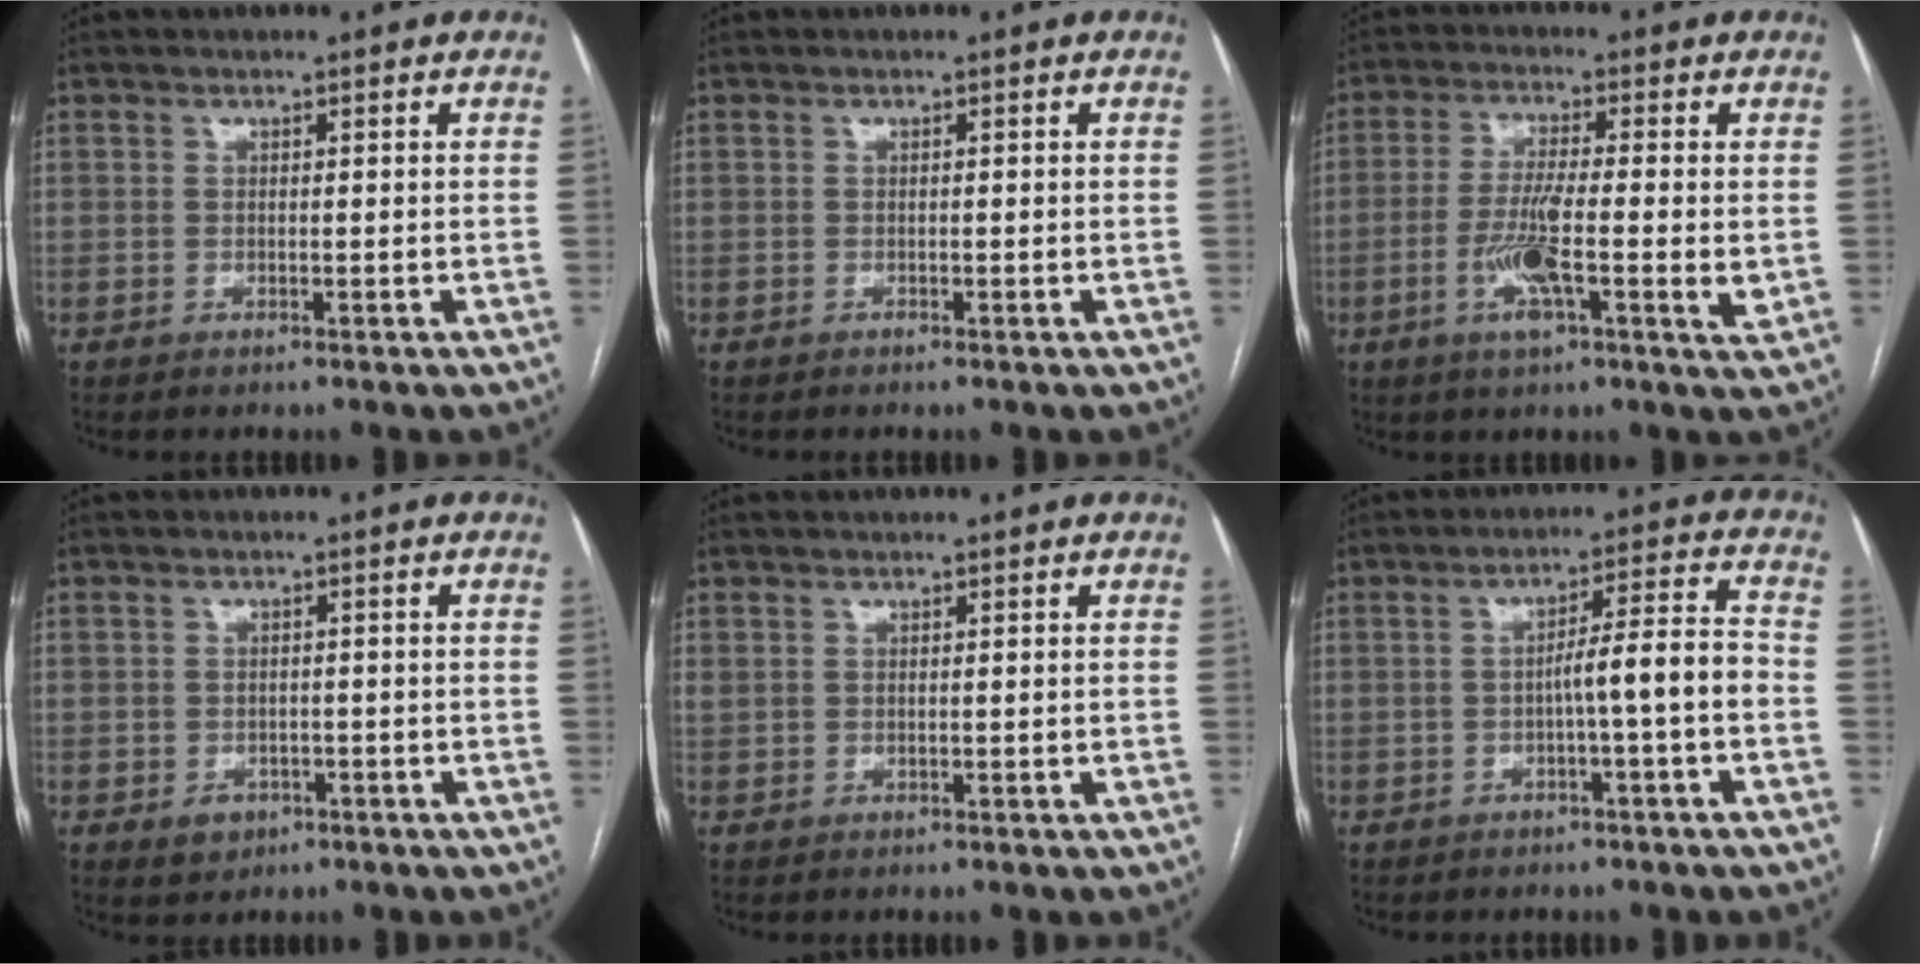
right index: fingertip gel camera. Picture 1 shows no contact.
{"total": 0.0}
{"total": 9.6, "force": [-1.8, 1.1, 9.4], "torque": [-0.174, -0.008, -0.040]}
{"total": 3.1, "force": [-1.3, 2.7, 1.0], "torque": [-0.009, 0.005, -0.008]}
{"total": 0.6, "force": [0.3, 0.4, 0.4], "torque": [-0.015, 0.011, 0.010]}
{"total": 6.7, "force": [-1.9, -0.4, 6.4], "torque": [-0.095, 0.021, -0.026]}